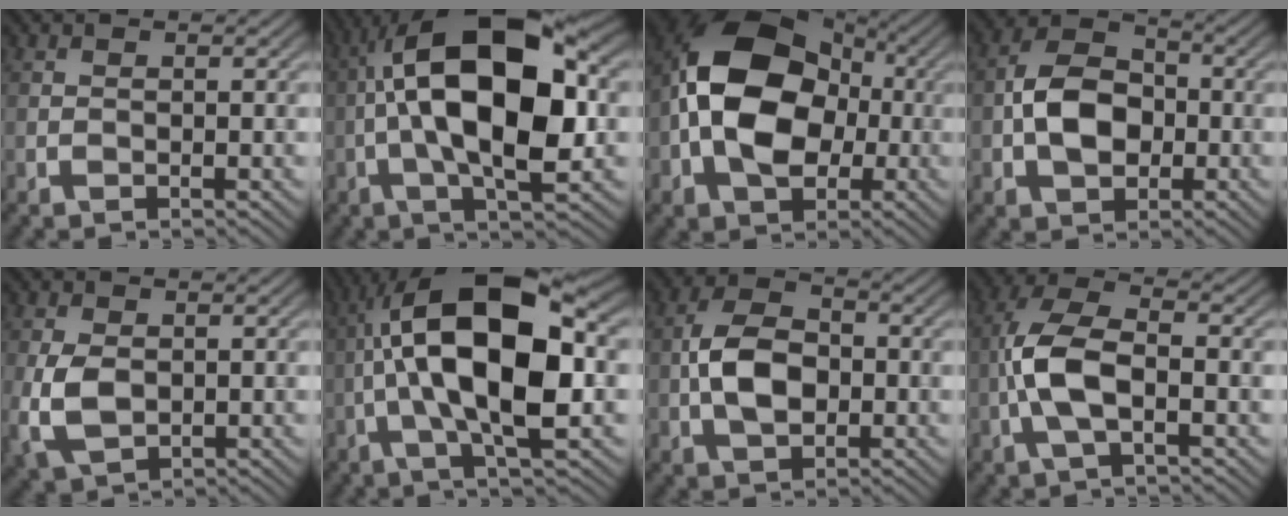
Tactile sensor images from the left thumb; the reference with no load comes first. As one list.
[{"total": 17.4, "force": [0.2, 7.2, 15.9], "torque": [-0.273, 0.040, -0.016]}, {"total": 14.7, "force": [-1.1, 10.3, 10.4], "torque": [-0.191, 0.012, -0.032]}, {"total": 7.9, "force": [-1.3, 5.5, 5.4], "torque": [-0.107, 0.006, -0.033]}, {"total": 5.8, "force": [-0.5, 3.8, 4.3], "torque": [-0.112, -0.008, -0.009]}, {"total": 16.1, "force": [-0.4, 5.6, 15.1], "torque": [-0.264, 0.031, -0.020]}, {"total": 7.2, "force": [-1.0, 4.6, 5.4], "torque": [-0.113, 0.002, -0.024]}, {"total": 7.9, "force": [-1.7, 3.4, 6.9], "torque": [-0.159, 0.011, -0.042]}]